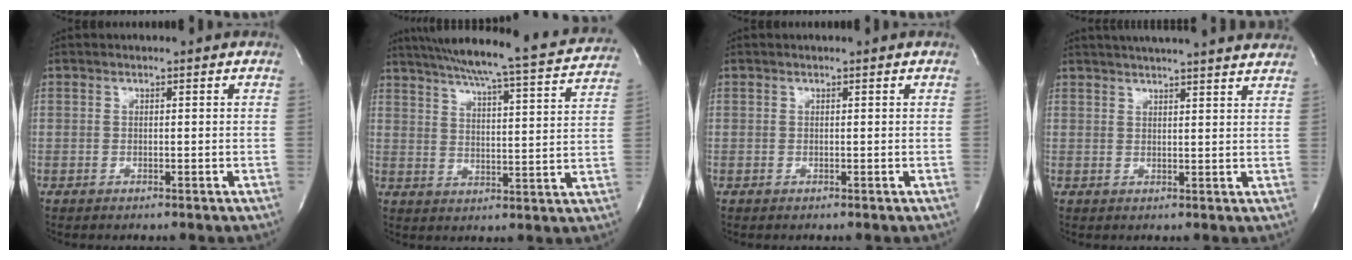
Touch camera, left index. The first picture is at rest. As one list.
[{"total": 23.9, "force": [21.9, 0.9, 9.6], "torque": [-0.157, -0.039, 0.278]}, {"total": 0.0}, {"total": 18.5, "force": [16.8, 0.8, 7.7], "torque": [-0.125, 0.014, 0.211]}]